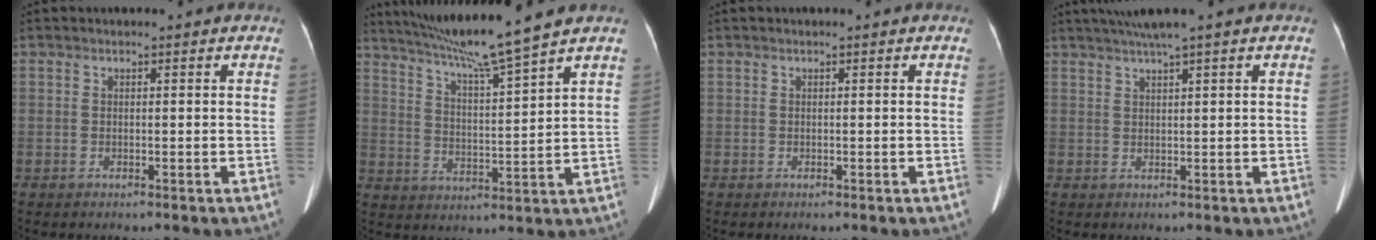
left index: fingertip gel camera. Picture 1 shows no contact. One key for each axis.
{"total": 11.6, "fx": 9.9, "fy": -2.3, "fz": 5.7, "tx": -0.099, "ty": -0.006, "tz": 0.169}
{"total": 0.0}
{"total": 4.7, "fx": 3.6, "fy": -1.2, "fz": 2.9, "tx": -0.054, "ty": 0.015, "tz": 0.067}